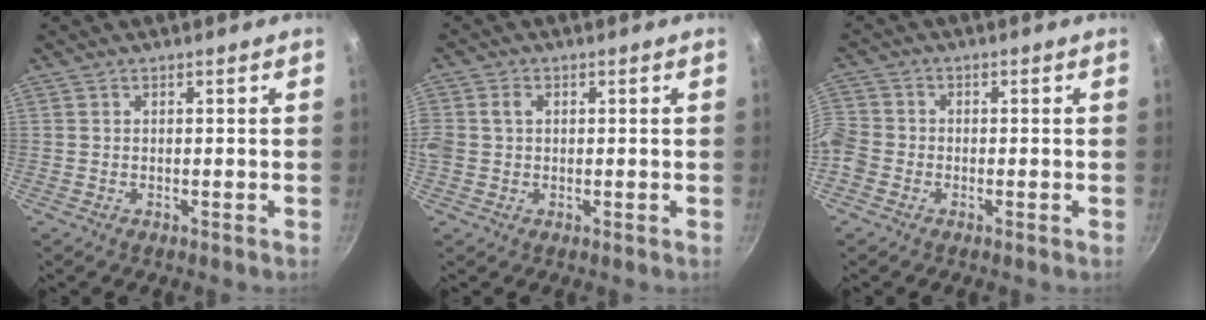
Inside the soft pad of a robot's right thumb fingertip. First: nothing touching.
{"total": 4.6, "force": [0.6, 3.6, 2.8], "torque": [-0.059, 0.011, 0.005]}
{"total": 6.8, "force": [-2.5, 5.7, 2.9], "torque": [-0.063, 0.019, -0.064]}